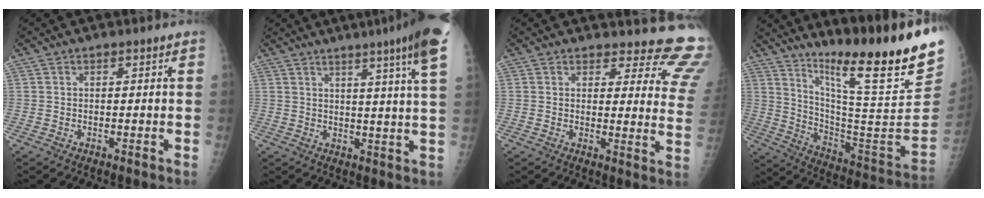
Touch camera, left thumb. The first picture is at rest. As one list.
[{"total": 13.2, "force": [7.8, -0.7, 10.6], "torque": [-0.143, -0.029, 0.083]}, {"total": 15.1, "force": [14.7, 3.4, 1.4], "torque": [0.037, -0.153, 0.125]}, {"total": 26.2, "force": [19.0, 1.4, 18.0], "torque": [-0.260, -0.130, 0.296]}]